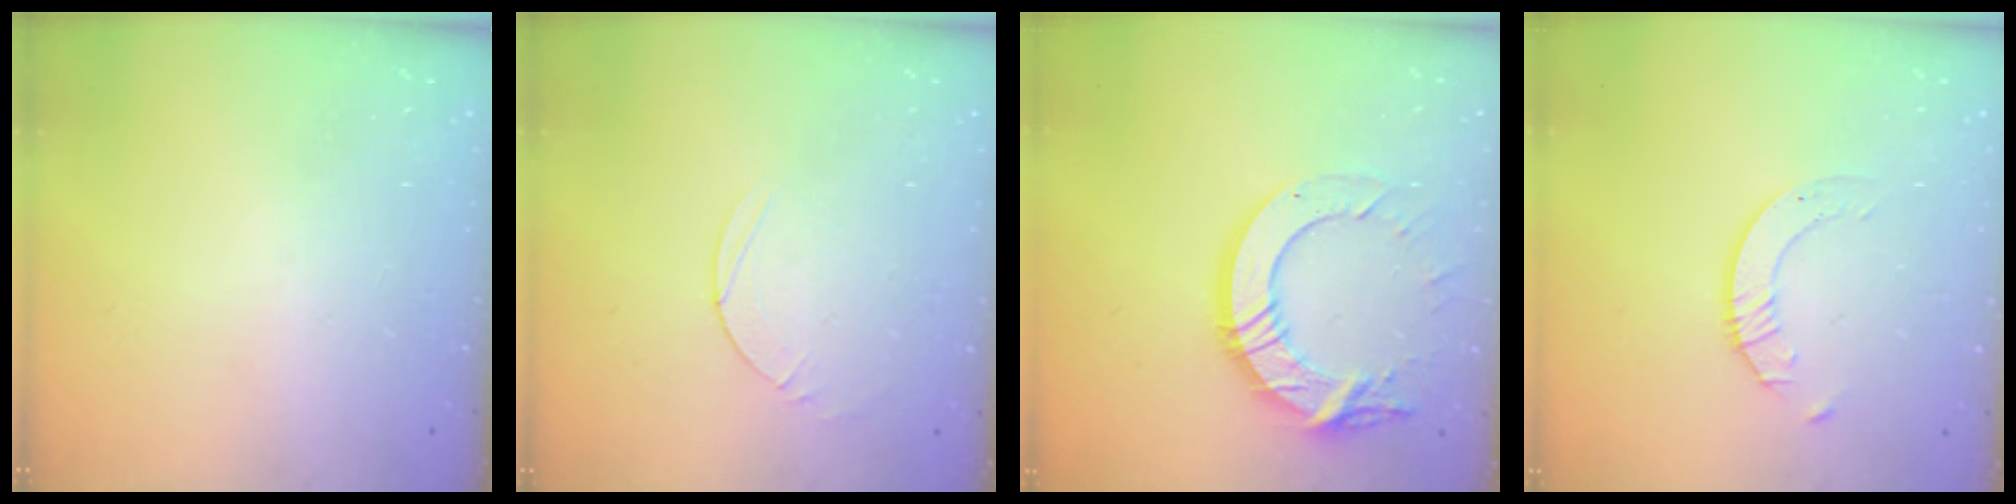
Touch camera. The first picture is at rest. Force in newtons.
{"total": 4.9, "press": 4.9, "slide": 0.4}
{"total": 15.4, "press": 15.3, "slide": 1.3}
{"total": 2.1, "press": 2.1, "slide": 0.2}